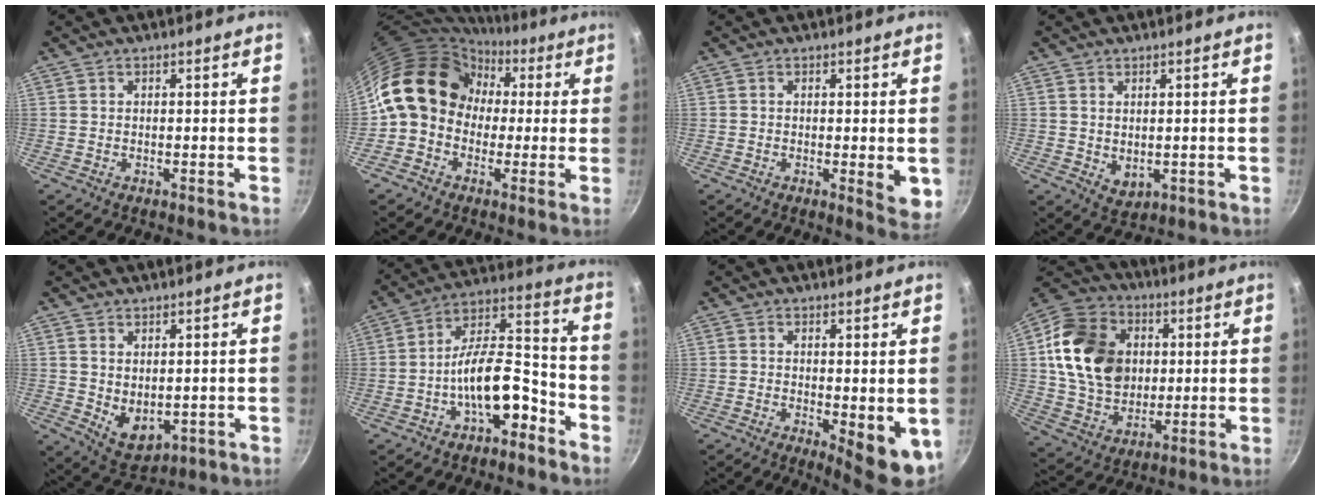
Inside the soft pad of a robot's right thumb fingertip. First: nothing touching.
{"total": 14.1, "force": [1.2, 11.9, 7.4], "torque": [-0.085, 0.038, -0.001]}
{"total": 5.0, "force": [-0.3, 1.5, 4.8], "torque": [-0.059, -0.014, -0.004]}
{"total": 3.2, "force": [0.7, 2.2, 2.2], "torque": [-0.030, -0.012, 0.019]}
{"total": 6.2, "force": [1.0, 4.1, 4.5], "torque": [-0.060, -0.022, 0.035]}
{"total": 12.8, "force": [-6.2, 5.8, 9.6], "torque": [-0.127, 0.075, -0.101]}
{"total": 8.0, "force": [-0.8, 2.9, 7.4], "torque": [-0.084, -0.008, -0.002]}
{"total": 19.8, "force": [3.2, 15.5, 11.8], "torque": [-0.182, 0.002, 0.059]}